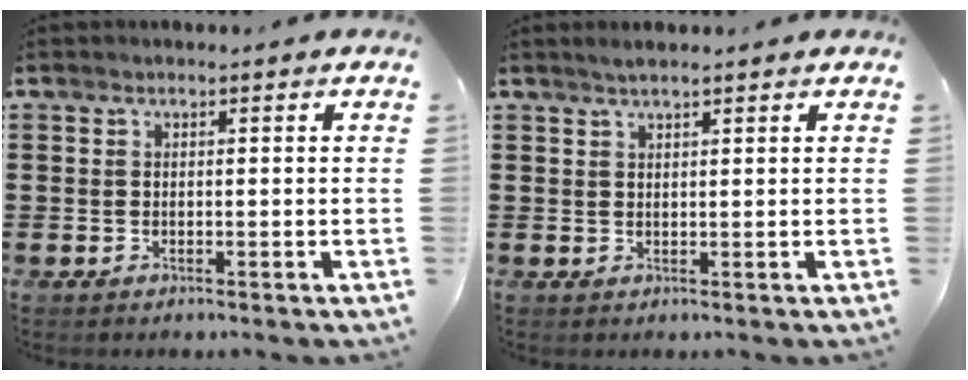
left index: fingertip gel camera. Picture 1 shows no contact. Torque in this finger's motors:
{"motor_torque": [0.23, 0.26, 0.00, 0.02]}